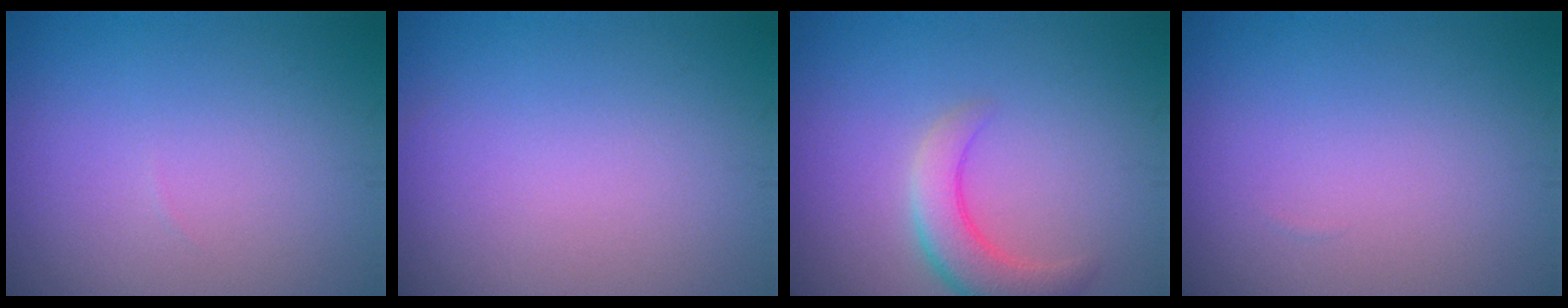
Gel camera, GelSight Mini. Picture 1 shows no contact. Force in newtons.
{"total": 0.0}
{"total": 3.9, "press": 3.9, "slide": 0.2}
{"total": 0.0}